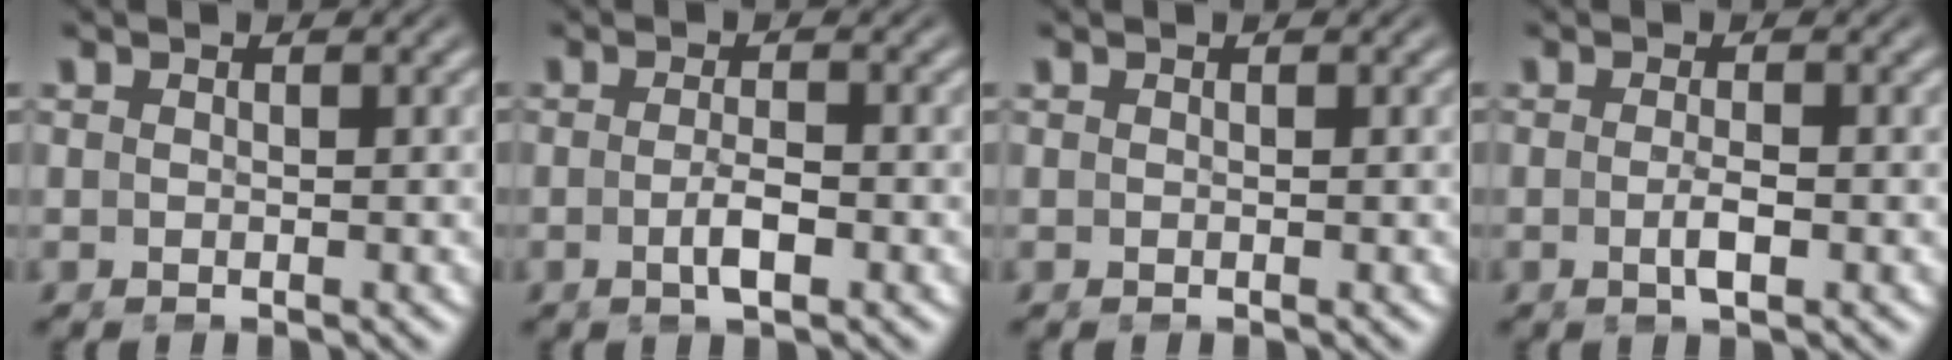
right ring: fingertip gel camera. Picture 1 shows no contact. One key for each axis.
{"total": 1.8, "fx": -0.5, "fy": -0.4, "fz": 1.7, "tx": -0.030, "ty": -0.006, "tz": -0.003}
{"total": 0.0}
{"total": 1.5, "fx": -0.2, "fy": -0.5, "fz": 1.4, "tx": -0.025, "ty": -0.005, "tz": 0.001}